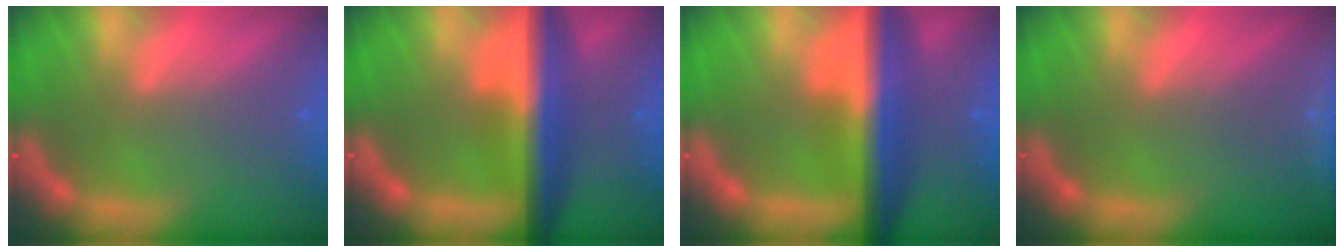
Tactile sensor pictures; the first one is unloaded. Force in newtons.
{"total": 9.0}
{"total": 10.1}
{"total": 6.5}